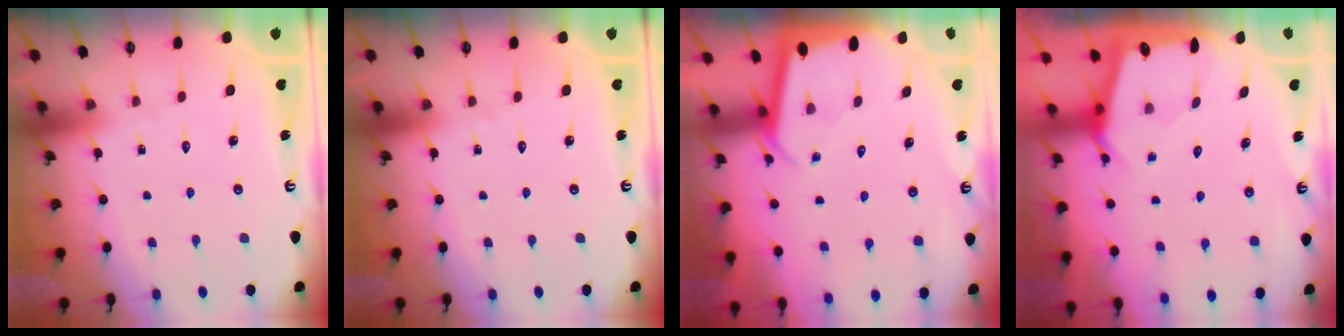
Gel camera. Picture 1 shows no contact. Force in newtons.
{"total": 0.0}
{"total": 2.0, "press": 2.0, "slide": 0.1}
{"total": 2.5, "press": 2.4, "slide": 0.3}